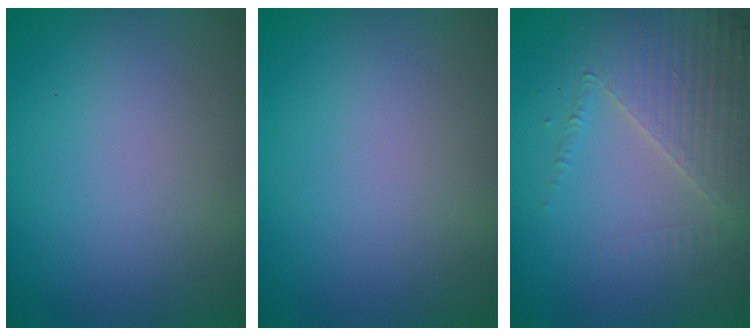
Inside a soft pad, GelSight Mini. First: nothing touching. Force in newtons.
{"total": 0.0}
{"total": 4.5, "press": 3.2, "slide": 3.1}